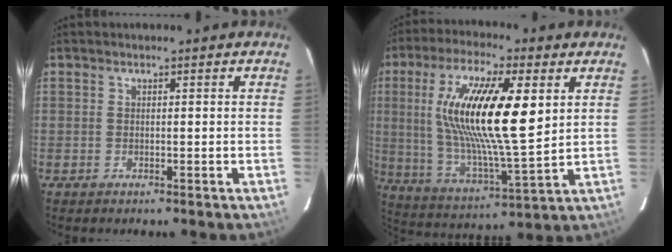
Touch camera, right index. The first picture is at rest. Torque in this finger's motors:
{"motor_torque": [1.41, 0.28, 1.05, 0.21]}